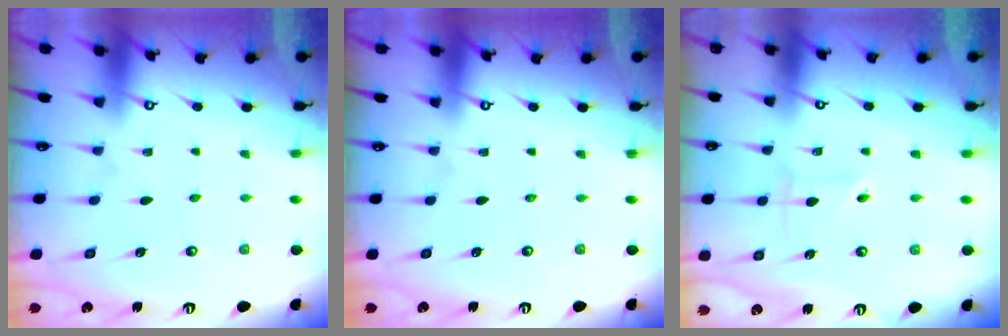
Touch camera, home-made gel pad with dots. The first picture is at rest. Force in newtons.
{"total": 0.0}
{"total": 2.0, "press": 2.0, "slide": 0.2}